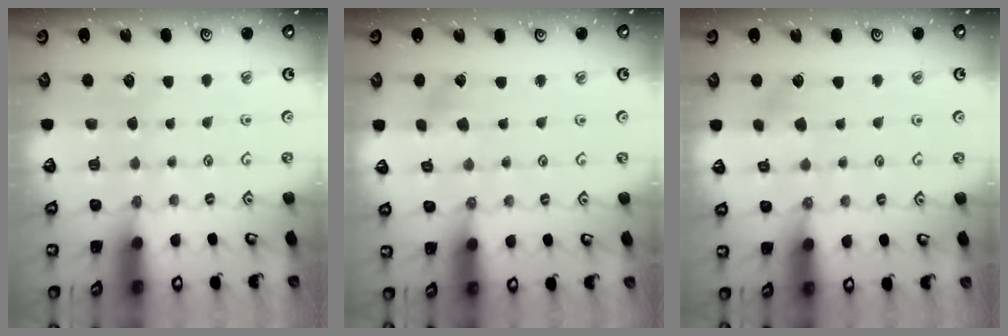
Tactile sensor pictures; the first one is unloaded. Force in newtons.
{"total": 2.1, "press": 2.1, "slide": 0.2}
{"total": 5.1, "press": 5.0, "slide": 0.3}